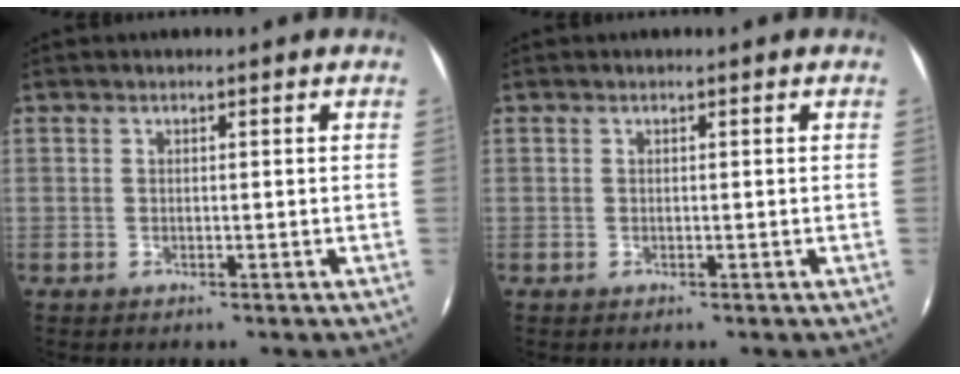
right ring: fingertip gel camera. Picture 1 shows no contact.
{"total": 0.0}